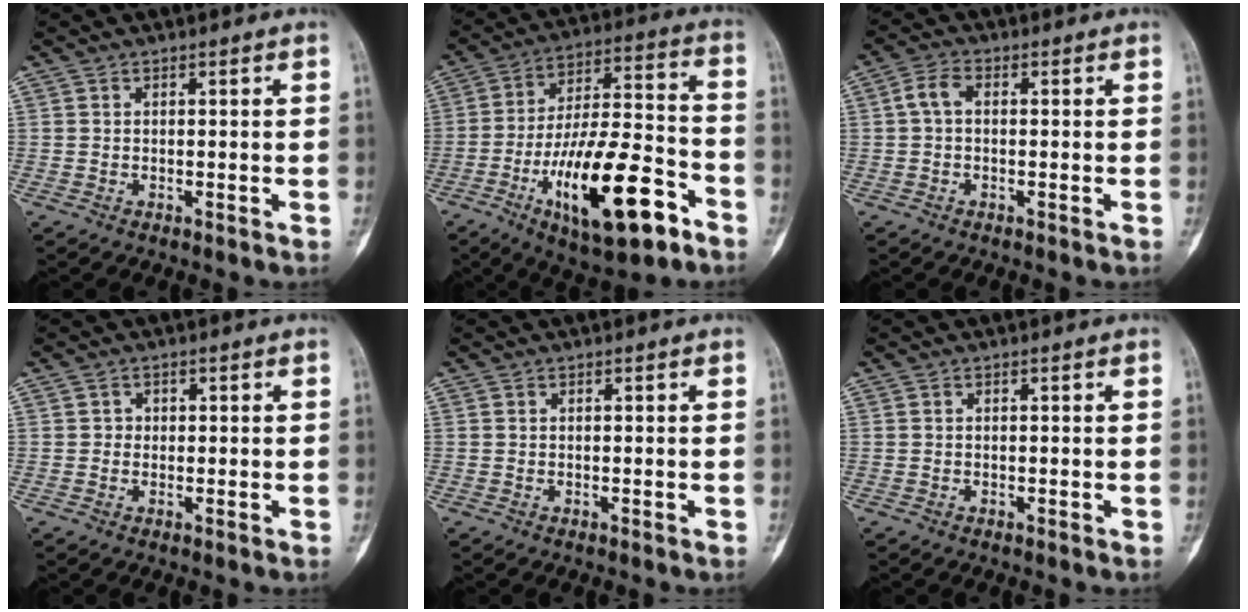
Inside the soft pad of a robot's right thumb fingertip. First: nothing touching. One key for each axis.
{"total": 22.2, "fx": -10.1, "fy": 7.6, "fz": 18.3, "tx": -0.324, "ty": 0.052, "tz": -0.160}
{"total": 3.6, "fx": 0.2, "fy": 2.2, "fz": 2.8, "tx": -0.054, "ty": 0.012, "tz": -0.001}
{"total": 1.3, "fx": 0.1, "fy": 1.2, "fz": 0.3, "tx": 0.003, "ty": 0.004, "tz": 0.000}
{"total": 0.0}
{"total": 0.0}